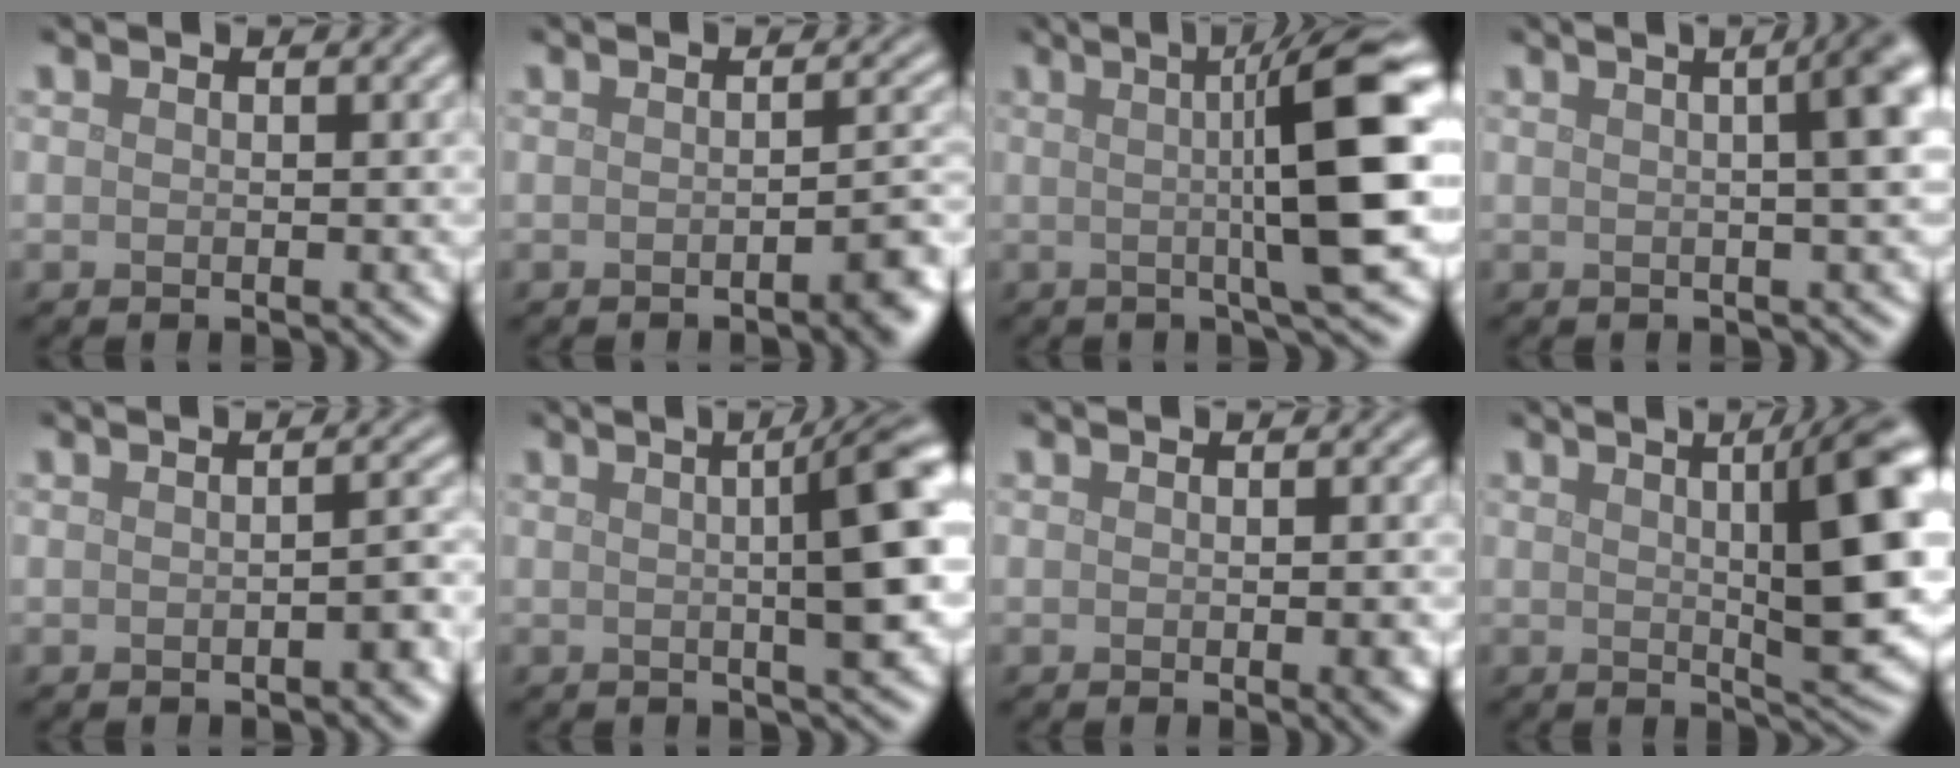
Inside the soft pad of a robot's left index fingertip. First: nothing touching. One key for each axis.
{"total": 2.9, "fx": -1.4, "fy": 0.6, "fz": 2.5, "tx": -0.028, "ty": 0.003, "tz": -0.025}
{"total": 10.2, "fx": 0.9, "fy": 1.7, "fz": 10.0, "tx": -0.117, "ty": 0.011, "tz": 0.010}
{"total": 7.0, "fx": 1.2, "fy": 2.5, "fz": 6.4, "tx": -0.034, "ty": 0.037, "tz": -0.005}
{"total": 1.5, "fx": -0.8, "fy": 0.3, "fz": 1.3, "tx": -0.019, "ty": 0.002, "tz": -0.011}
{"total": 7.8, "fx": 0.8, "fy": 1.7, "fz": 7.6, "tx": -0.075, "ty": 0.014, "tz": 0.011}
{"total": 2.1, "fx": -0.4, "fy": 0.5, "fz": 2.0, "tx": -0.021, "ty": -0.002, "tz": -0.005}
{"total": 10.1, "fx": 1.7, "fy": 2.4, "fz": 9.7, "tx": -0.103, "ty": 0.008, "tz": 0.024}